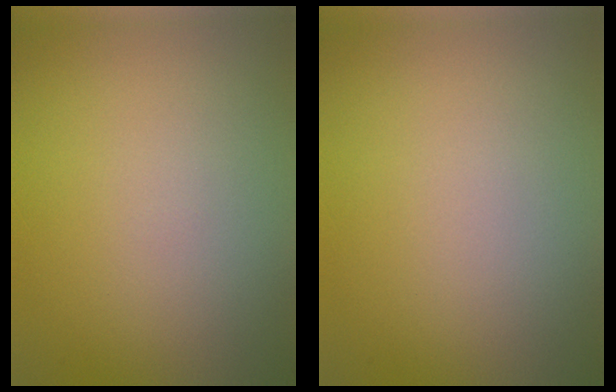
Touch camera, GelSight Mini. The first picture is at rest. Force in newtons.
{"total": 0.0}